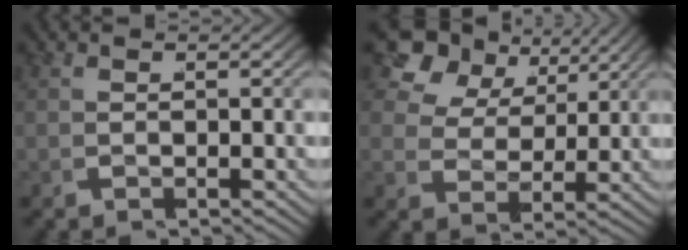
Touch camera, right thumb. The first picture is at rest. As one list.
[{"total": 5.9, "force": [3.0, 4.0, 3.1], "torque": [-0.072, 0.009, 0.038]}]